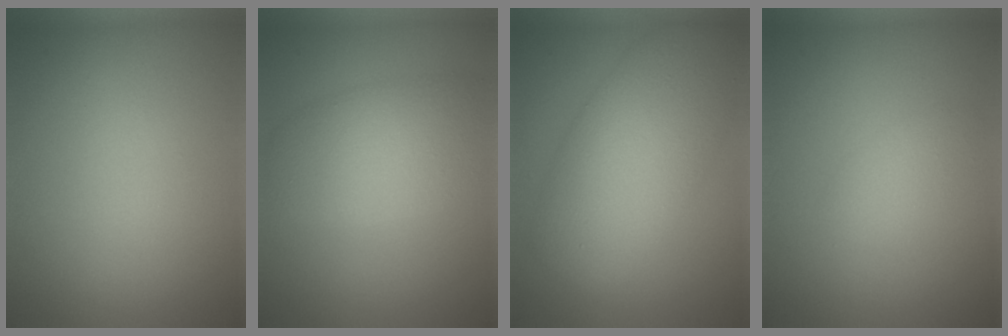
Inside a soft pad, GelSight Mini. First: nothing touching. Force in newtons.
{"total": 6.1, "press": 6.0, "slide": 0.2}
{"total": 8.4, "press": 8.4, "slide": 0.4}
{"total": 1.7, "press": 1.7, "slide": 0.1}